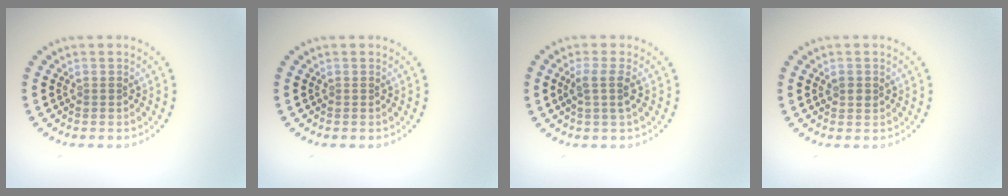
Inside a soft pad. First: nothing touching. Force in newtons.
{"total": 0.0}
{"total": 1.9, "press": 1.6, "slide": 1.1}
{"total": 1.0, "press": 1.0, "slide": 0.1}